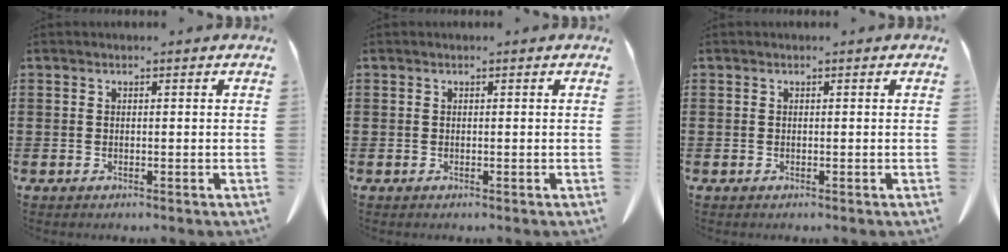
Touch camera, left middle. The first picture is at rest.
{"total": 0.0}
{"total": 0.0}